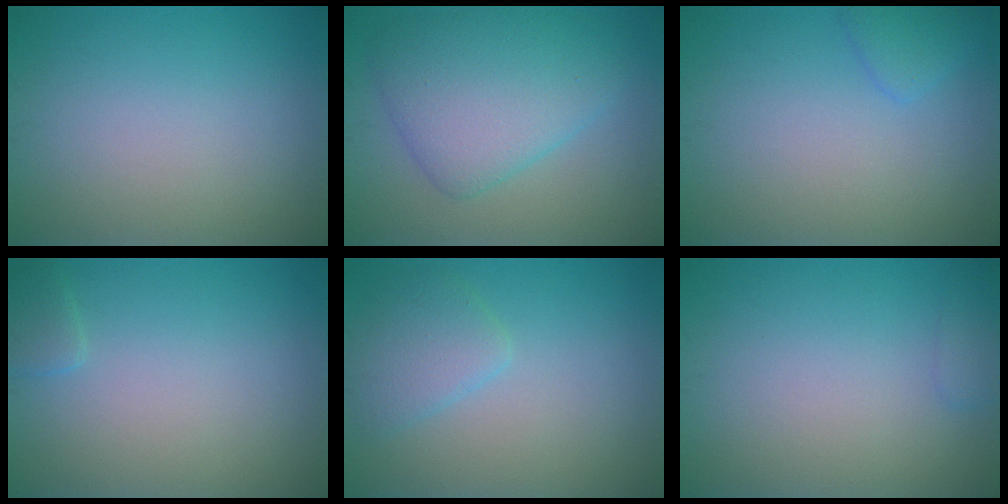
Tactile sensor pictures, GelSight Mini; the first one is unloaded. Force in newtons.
{"total": 7.0, "press": 7.0, "slide": 0.1}
{"total": 1.5, "press": 1.5, "slide": 0.1}
{"total": 1.1, "press": 1.1, "slide": 0.1}
{"total": 2.6, "press": 2.6, "slide": 0.2}
{"total": 1.1, "press": 1.1, "slide": 0.1}